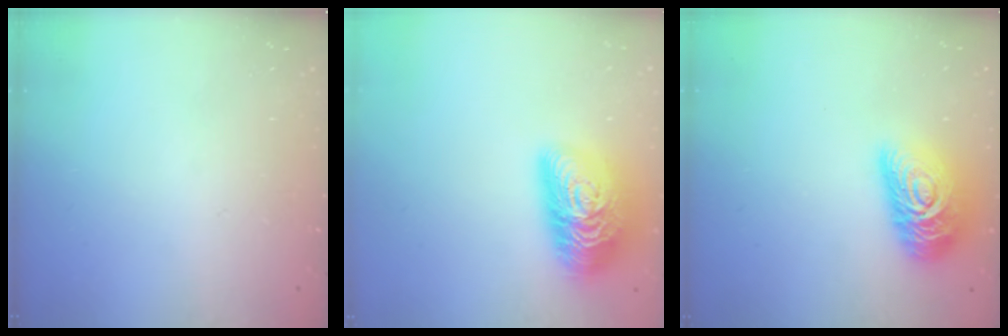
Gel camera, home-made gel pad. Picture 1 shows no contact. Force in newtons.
{"total": 19.9, "press": 19.9, "slide": 0.7}
{"total": 15.9, "press": 15.9, "slide": 1.1}